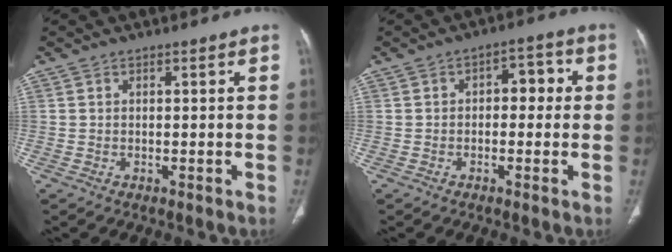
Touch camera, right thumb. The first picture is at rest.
{"total": 5.4, "force": [0.3, 3.4, 4.2], "torque": [-0.028, 0.021, -0.004]}